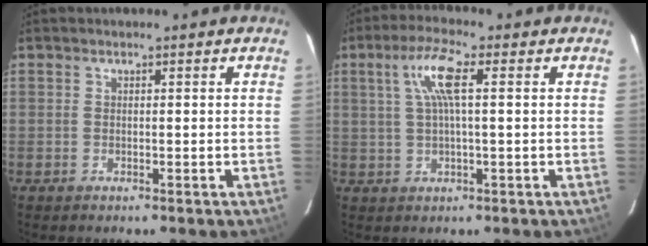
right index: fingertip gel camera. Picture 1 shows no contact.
{"total": 6.9, "force": [1.8, 0.8, 6.6], "torque": [-0.125, 0.008, 0.037]}